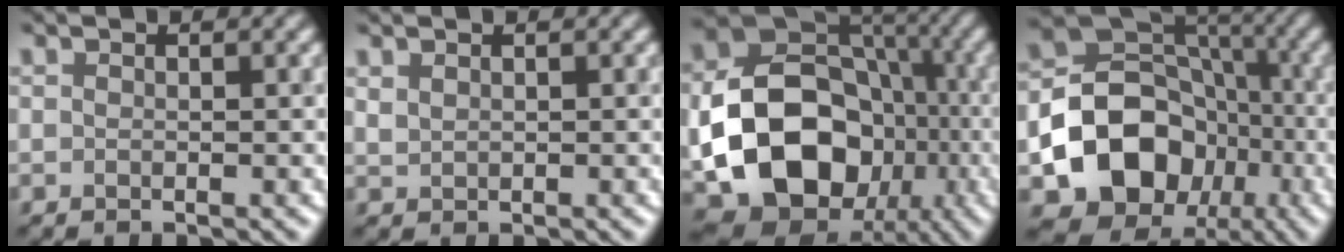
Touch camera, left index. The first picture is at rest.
{"total": 1.1, "force": [0.8, 0.6, 0.5], "torque": [-0.009, 0.001, 0.020]}
{"total": 16.1, "force": [-3.7, 12.3, 9.7], "torque": [-0.168, -0.022, -0.053]}
{"total": 11.9, "force": [-4.1, 9.5, 5.9], "torque": [-0.098, -0.009, -0.074]}